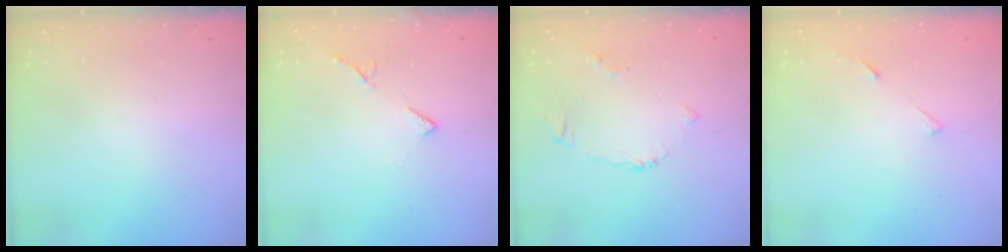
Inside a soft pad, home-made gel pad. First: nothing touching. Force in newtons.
{"total": 5.4, "press": 5.3, "slide": 0.7}
{"total": 4.8, "press": 4.8, "slide": 0.7}
{"total": 5.0, "press": 5.0, "slide": 0.5}